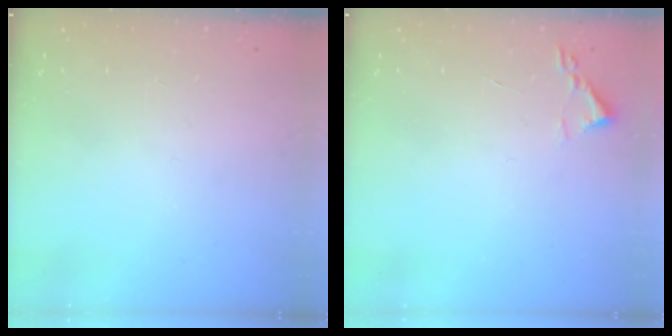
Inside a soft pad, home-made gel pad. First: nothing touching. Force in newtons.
{"total": 1.8, "press": 1.7, "slide": 0.2}